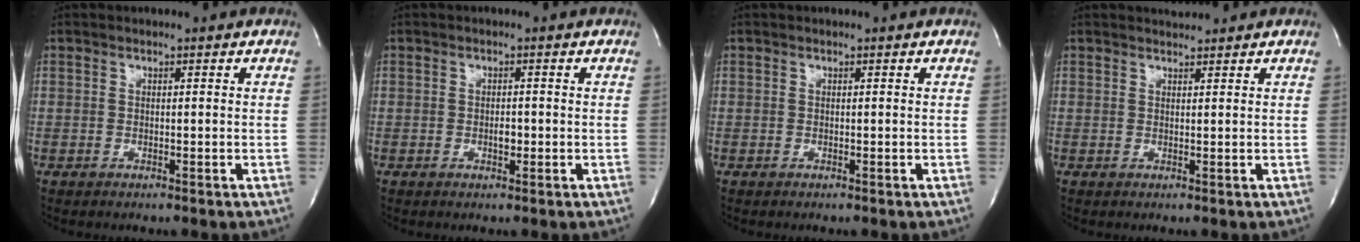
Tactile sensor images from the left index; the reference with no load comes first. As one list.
[{"total": 1.3, "force": [-0.4, 0.6, 1.0], "torque": [-0.017, -0.001, -0.005]}, {"total": 0.0}, {"total": 1.6, "force": [1.6, 0.0, 0.0], "torque": [-0.007, 0.006, 0.030]}]